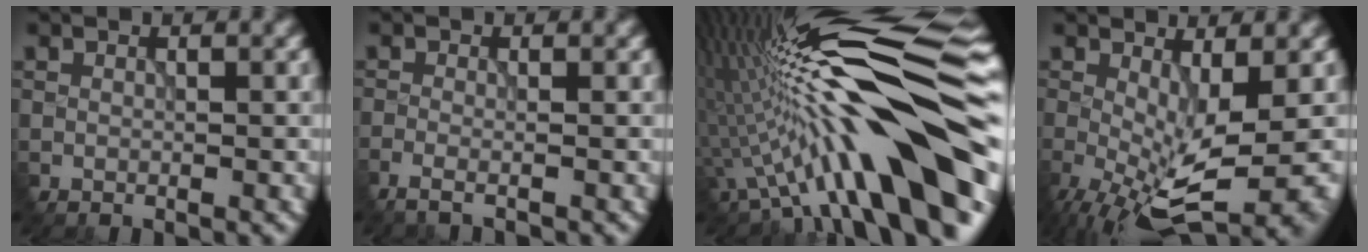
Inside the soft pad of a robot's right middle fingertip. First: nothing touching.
{"total": 2.0, "force": [-1.3, 0.6, 1.4], "torque": [-0.011, 0.005, -0.034]}
{"total": 17.1, "force": [-3.3, 4.0, 16.3], "torque": [-0.219, 0.036, -0.063]}
{"total": 8.6, "force": [-3.7, 2.3, 7.4], "torque": [-0.153, -0.018, -0.057]}